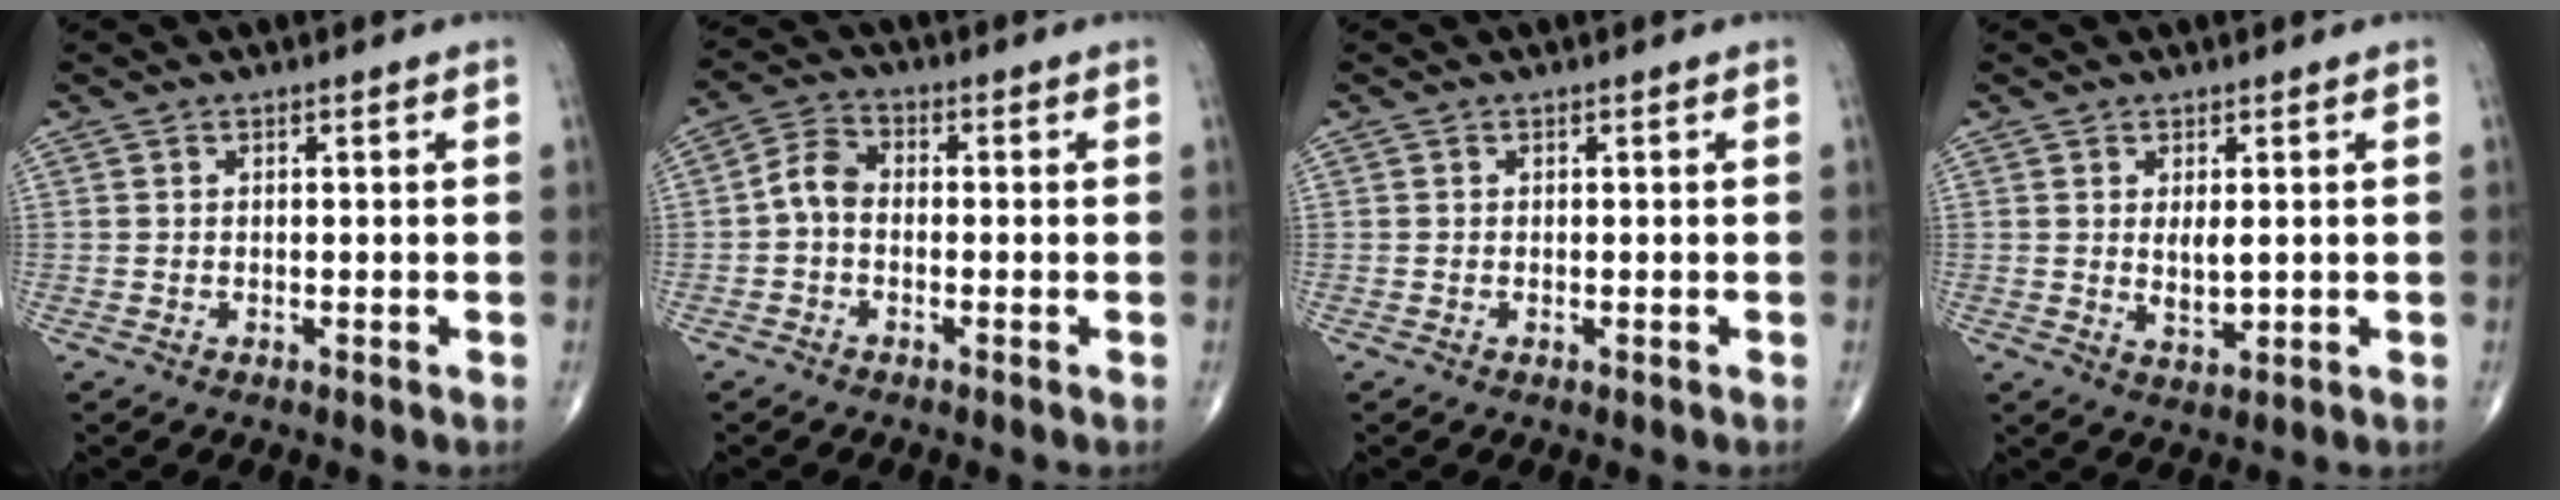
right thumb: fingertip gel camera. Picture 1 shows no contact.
{"total": 4.7, "force": [-0.9, 3.2, 3.3], "torque": [-0.056, 0.018, -0.031]}
{"total": 0.0}
{"total": 3.5, "force": [0.6, 1.5, 3.1], "torque": [-0.051, -0.012, 0.016]}